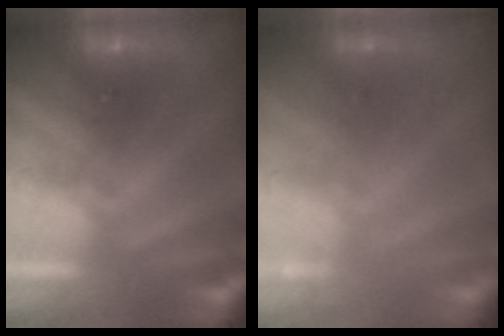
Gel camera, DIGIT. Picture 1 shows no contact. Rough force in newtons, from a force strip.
{"total": 1.9}